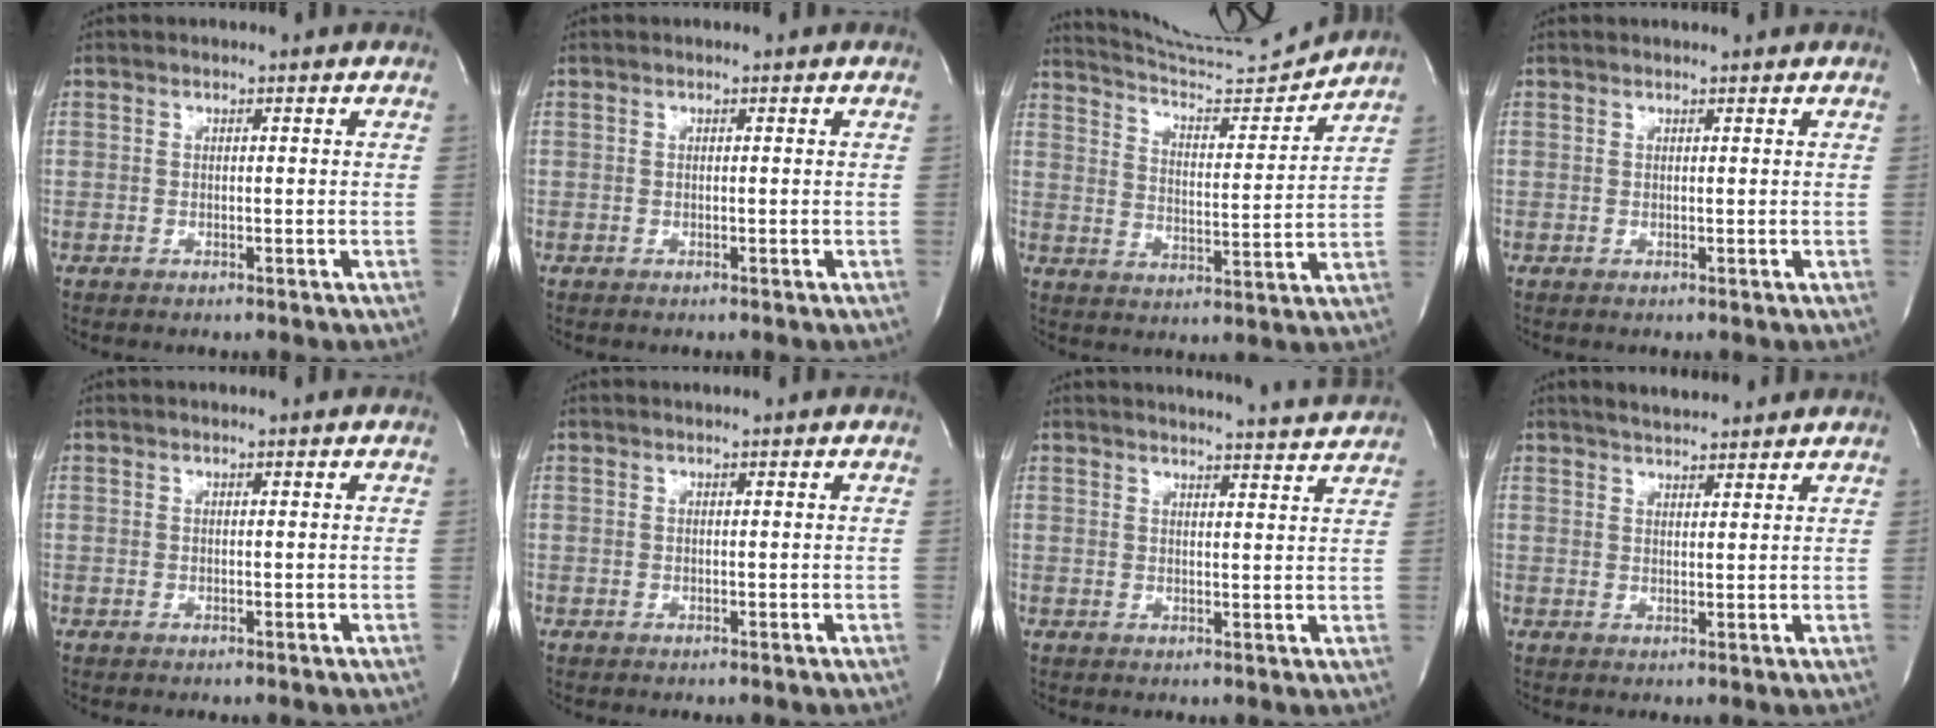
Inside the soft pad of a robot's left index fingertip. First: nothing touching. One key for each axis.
{"total": 0.0}
{"total": 12.4, "fx": 12.2, "fy": -1.6, "fz": 1.4, "tx": -0.034, "ty": -0.034, "tz": 0.195}
{"total": 1.8, "fx": 1.8, "fy": 0.1, "fz": 0.4, "tx": -0.008, "ty": 0.009, "tz": 0.023}
{"total": 0.8, "fx": 0.7, "fy": 0.0, "fz": 0.3, "tx": -0.008, "ty": 0.008, "tz": 0.014}
{"total": 0.9, "fx": 0.8, "fy": -0.1, "fz": 0.2, "tx": -0.006, "ty": 0.009, "tz": 0.017}
{"total": 11.6, "fx": 11.4, "fy": -0.3, "fz": 2.2, "tx": -0.032, "ty": -0.026, "tz": 0.127}
{"total": 8.9, "fx": 8.2, "fy": 1.2, "fz": 3.2, "tx": -0.056, "ty": 0.014, "tz": 0.122}